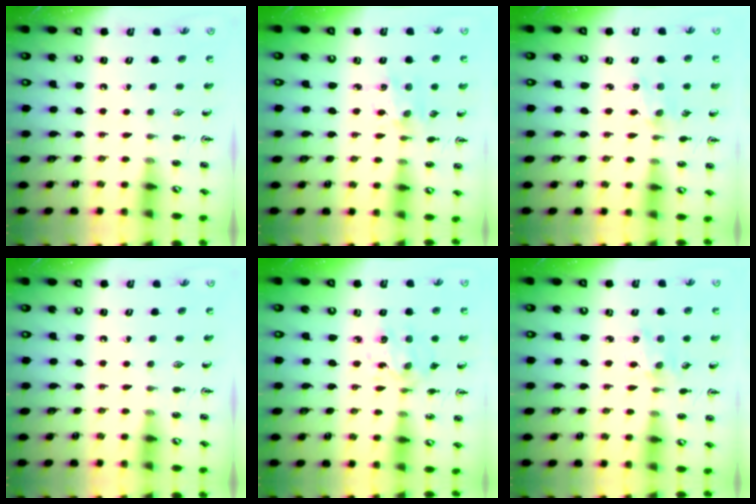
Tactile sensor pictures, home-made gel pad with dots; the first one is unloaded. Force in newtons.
{"total": 2.5, "press": 2.4, "slide": 0.7}
{"total": 2.7, "press": 2.7, "slide": 0.4}
{"total": 0.0}
{"total": 7.1, "press": 7.1, "slide": 0.3}
{"total": 1.9, "press": 1.9, "slide": 0.3}